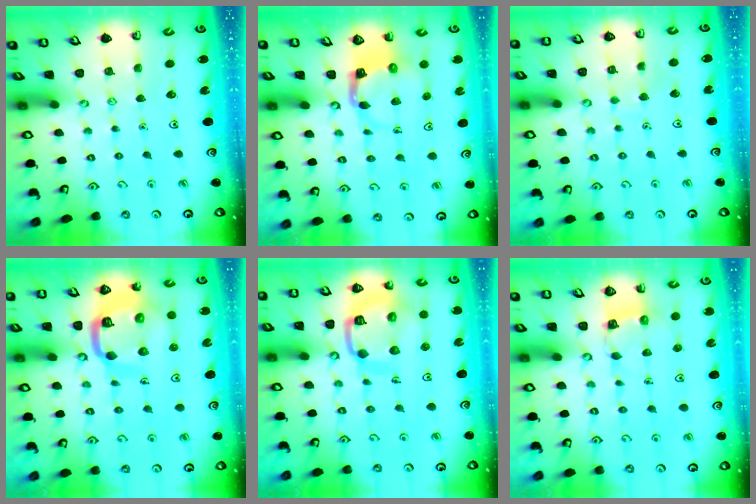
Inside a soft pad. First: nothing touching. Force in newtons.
{"total": 4.0, "press": 3.9, "slide": 0.7}
{"total": 2.5, "press": 2.5, "slide": 0.2}
{"total": 12.4, "press": 12.4, "slide": 1.2}
{"total": 15.7, "press": 15.6, "slide": 1.6}
{"total": 3.4, "press": 3.3, "slide": 0.5}